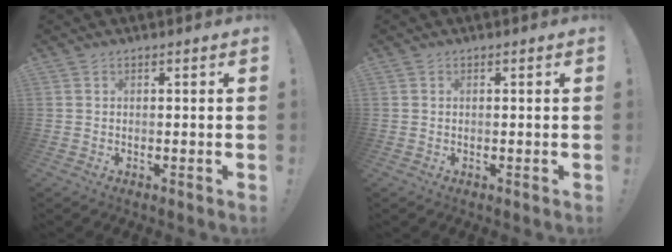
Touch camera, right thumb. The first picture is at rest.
{"total": 0.0}